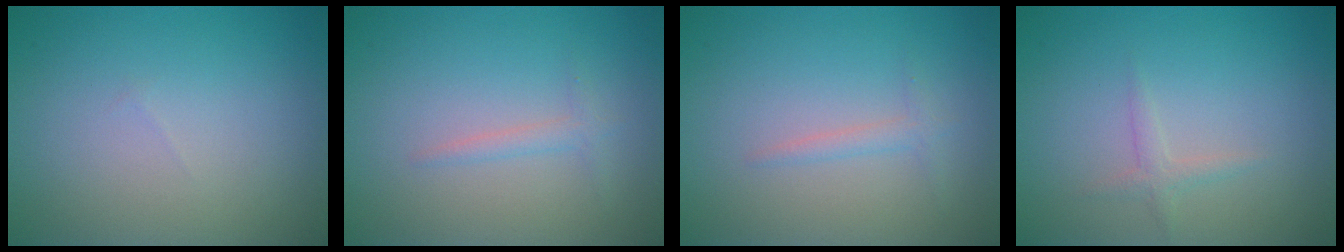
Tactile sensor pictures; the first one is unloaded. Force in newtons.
{"total": 1.1, "press": 1.1, "slide": 0.0}
{"total": 1.1, "press": 1.1, "slide": 0.0}
{"total": 1.1, "press": 1.1, "slide": 0.0}